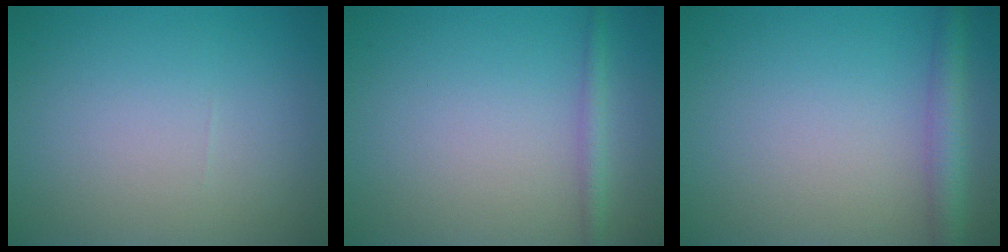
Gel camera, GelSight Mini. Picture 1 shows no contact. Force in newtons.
{"total": 1.5, "press": 1.5, "slide": 0.0}
{"total": 3.1, "press": 3.1, "slide": 0.2}